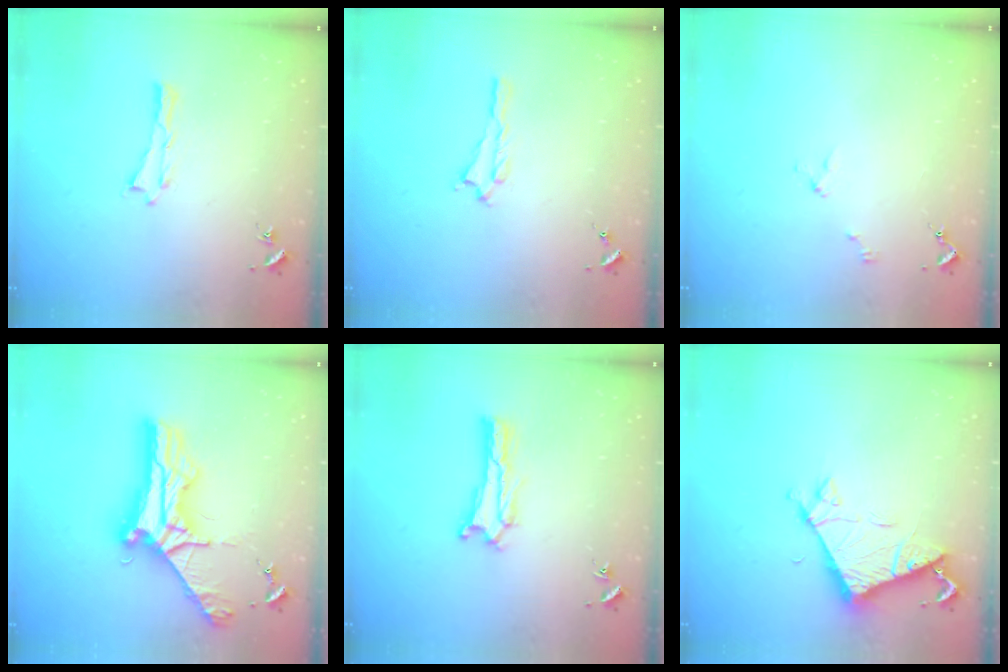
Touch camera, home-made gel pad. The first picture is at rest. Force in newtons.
{"total": 0.6, "press": 0.6, "slide": 0.2}
{"total": 2.0, "press": 2.0, "slide": 0.2}
{"total": 10.7, "press": 10.7, "slide": 0.9}
{"total": 0.6, "press": 0.5, "slide": 0.2}
{"total": 6.7, "press": 6.7, "slide": 0.6}